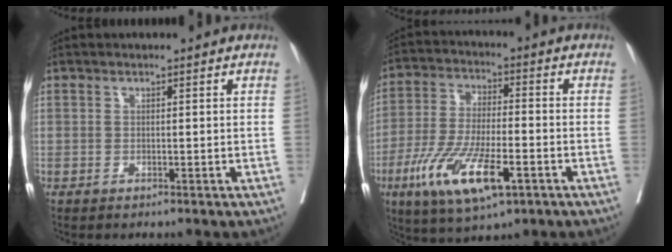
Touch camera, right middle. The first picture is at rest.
{"total": 13.4, "force": [-5.9, 3.6, 11.5], "torque": [-0.232, -0.022, -0.099]}